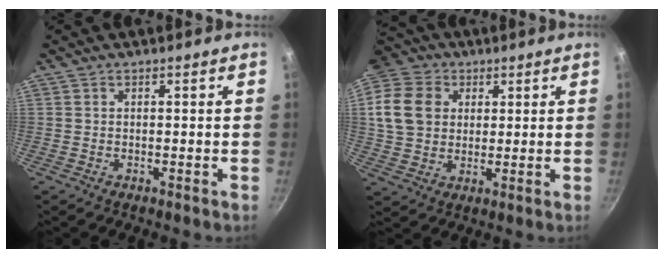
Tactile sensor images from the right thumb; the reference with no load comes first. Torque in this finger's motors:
{"motor_torque": [0.10, 0.50, 0.52, -0.27, 0.25]}